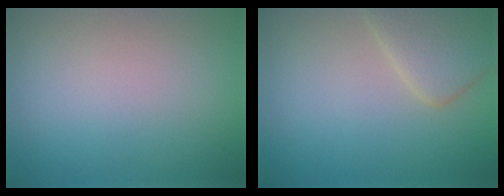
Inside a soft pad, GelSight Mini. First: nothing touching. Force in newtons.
{"total": 3.4, "press": 3.4, "slide": 0.2}